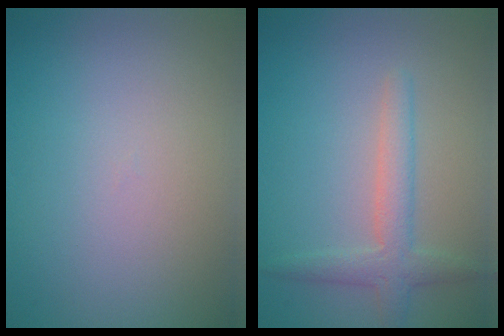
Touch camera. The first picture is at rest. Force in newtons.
{"total": 2.8, "press": 2.8, "slide": 0.1}